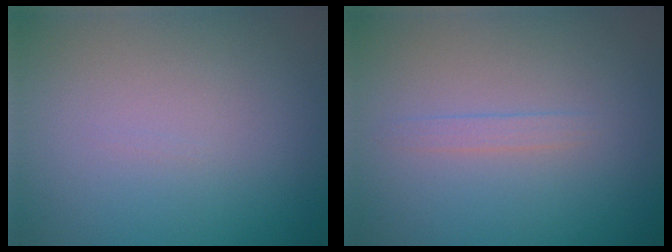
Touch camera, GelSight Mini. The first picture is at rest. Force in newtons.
{"total": 0.9, "press": 0.9, "slide": 0.0}